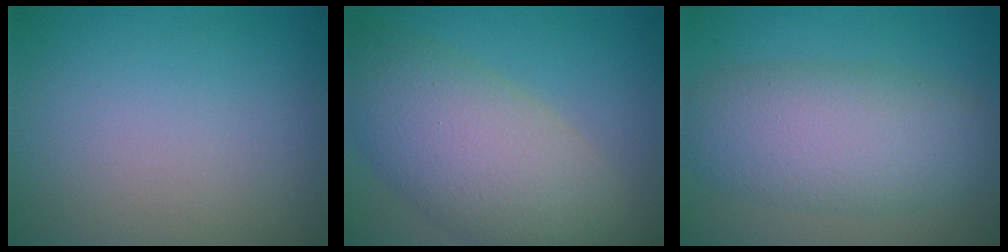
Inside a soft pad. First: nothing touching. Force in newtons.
{"total": 9.1, "press": 9.1, "slide": 0.3}
{"total": 7.2, "press": 7.2, "slide": 0.3}